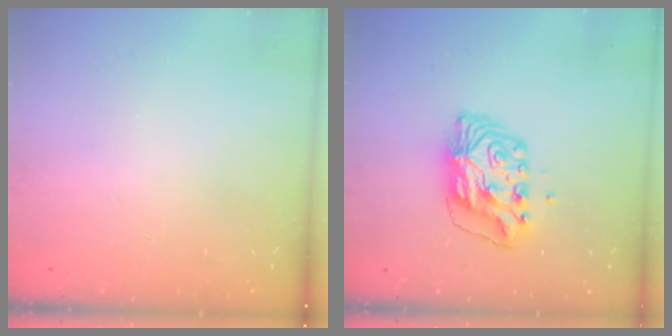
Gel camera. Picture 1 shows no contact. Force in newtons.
{"total": 9.2, "press": 9.2, "slide": 1.0}